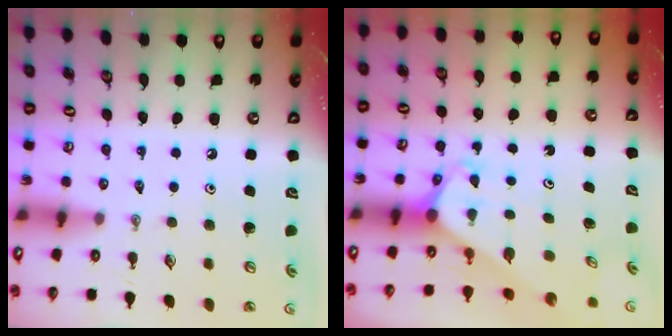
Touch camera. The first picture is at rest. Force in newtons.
{"total": 2.0, "press": 2.0, "slide": 0.2}